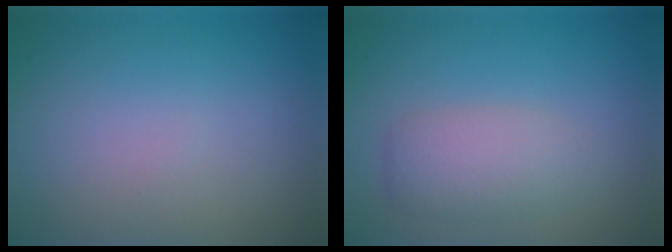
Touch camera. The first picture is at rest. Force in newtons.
{"total": 3.0, "press": 3.0, "slide": 0.3}